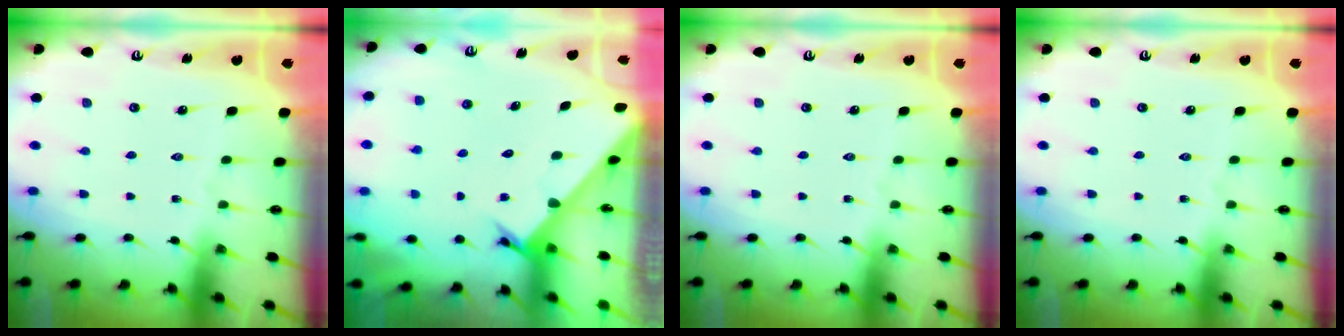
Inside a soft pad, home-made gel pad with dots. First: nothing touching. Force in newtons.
{"total": 2.1, "press": 2.1, "slide": 0.2}
{"total": 0.0}
{"total": 0.0}